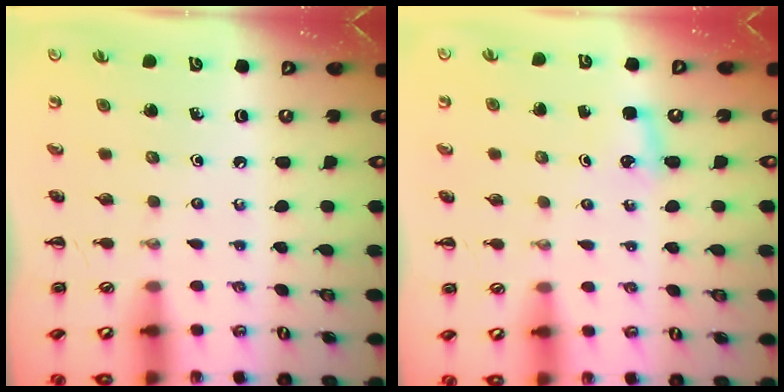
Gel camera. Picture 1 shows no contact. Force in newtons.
{"total": 4.2, "press": 4.0, "slide": 1.3}